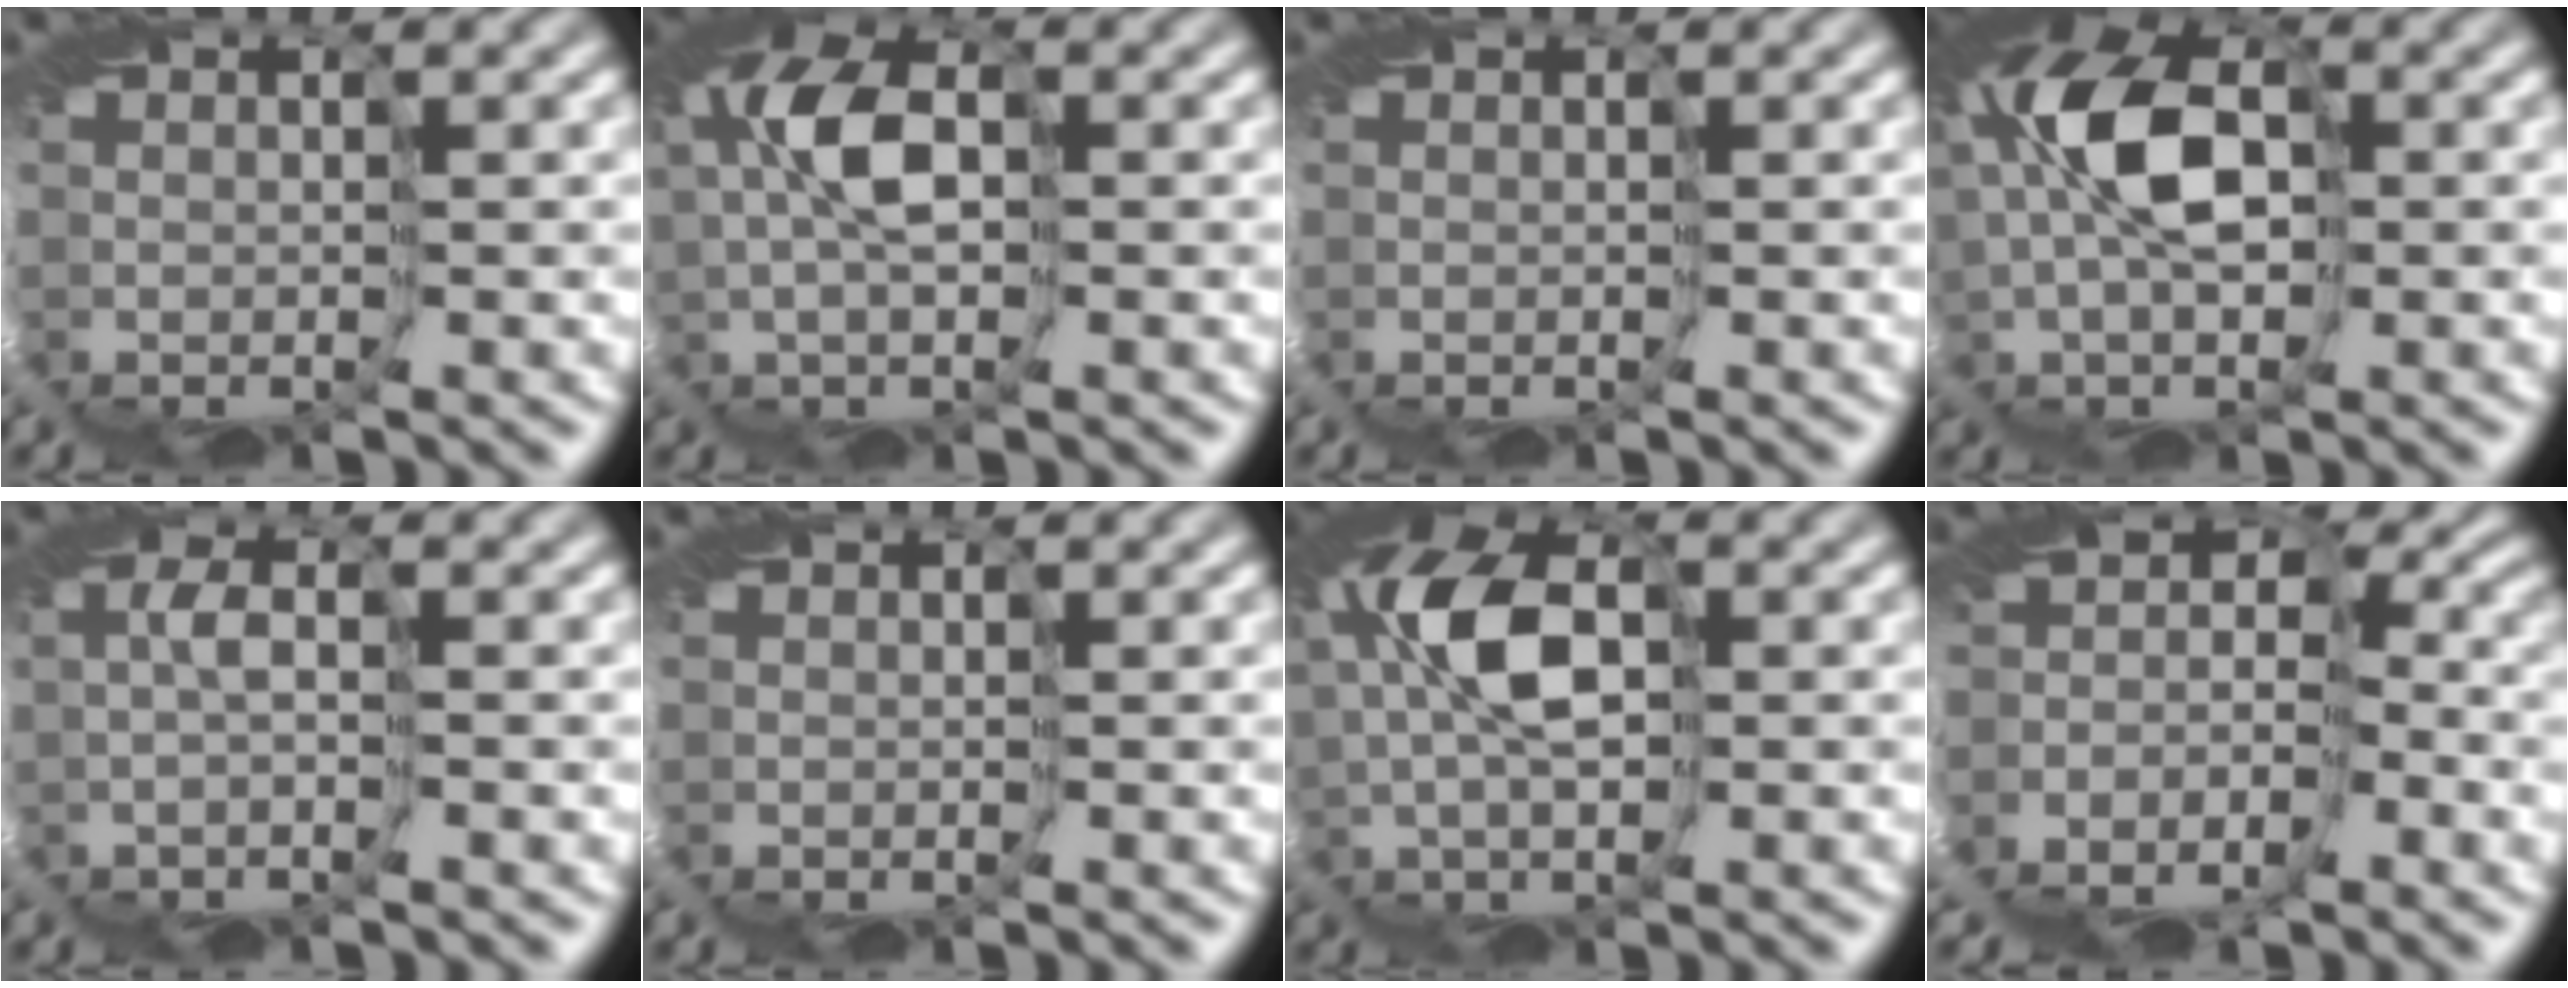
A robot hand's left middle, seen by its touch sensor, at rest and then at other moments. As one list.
[{"total": 5.0, "force": [0.3, 2.3, 4.4], "torque": [-0.106, 0.006, -0.017]}, {"total": 0.0}, {"total": 8.8, "force": [1.0, 5.0, 7.1], "torque": [-0.156, 0.011, -0.007]}, {"total": 1.2, "force": [-0.3, -0.6, 1.0], "torque": [-0.026, -0.004, -0.025]}, {"total": 0.0}, {"total": 7.4, "force": [0.9, 3.9, 6.2], "torque": [-0.143, 0.012, -0.009]}, {"total": 9.6, "force": [-5.5, 6.4, 4.6], "torque": [-0.088, -0.022, -0.080]}]